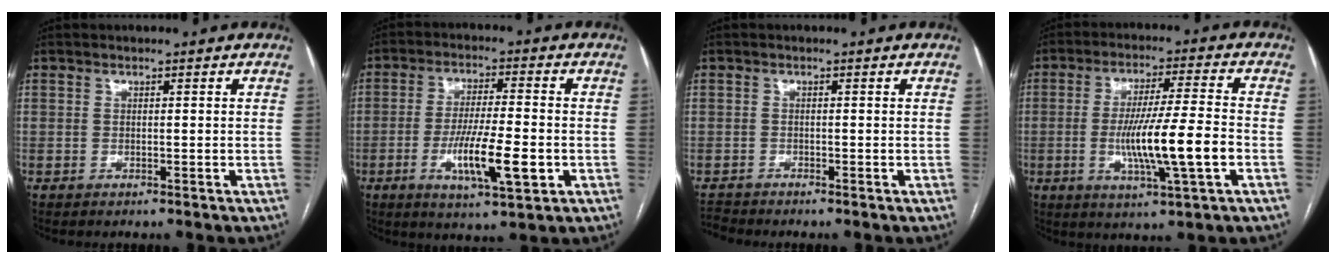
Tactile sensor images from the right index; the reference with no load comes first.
{"total": 10.7, "force": [-3.1, 1.6, 10.1], "torque": [-0.183, -0.013, -0.052]}
{"total": 1.6, "force": [-1.4, 0.0, -0.6], "torque": [0.010, -0.011, -0.028]}
{"total": 12.2, "force": [-2.8, 0.0, 11.9], "torque": [-0.218, -0.010, -0.050]}